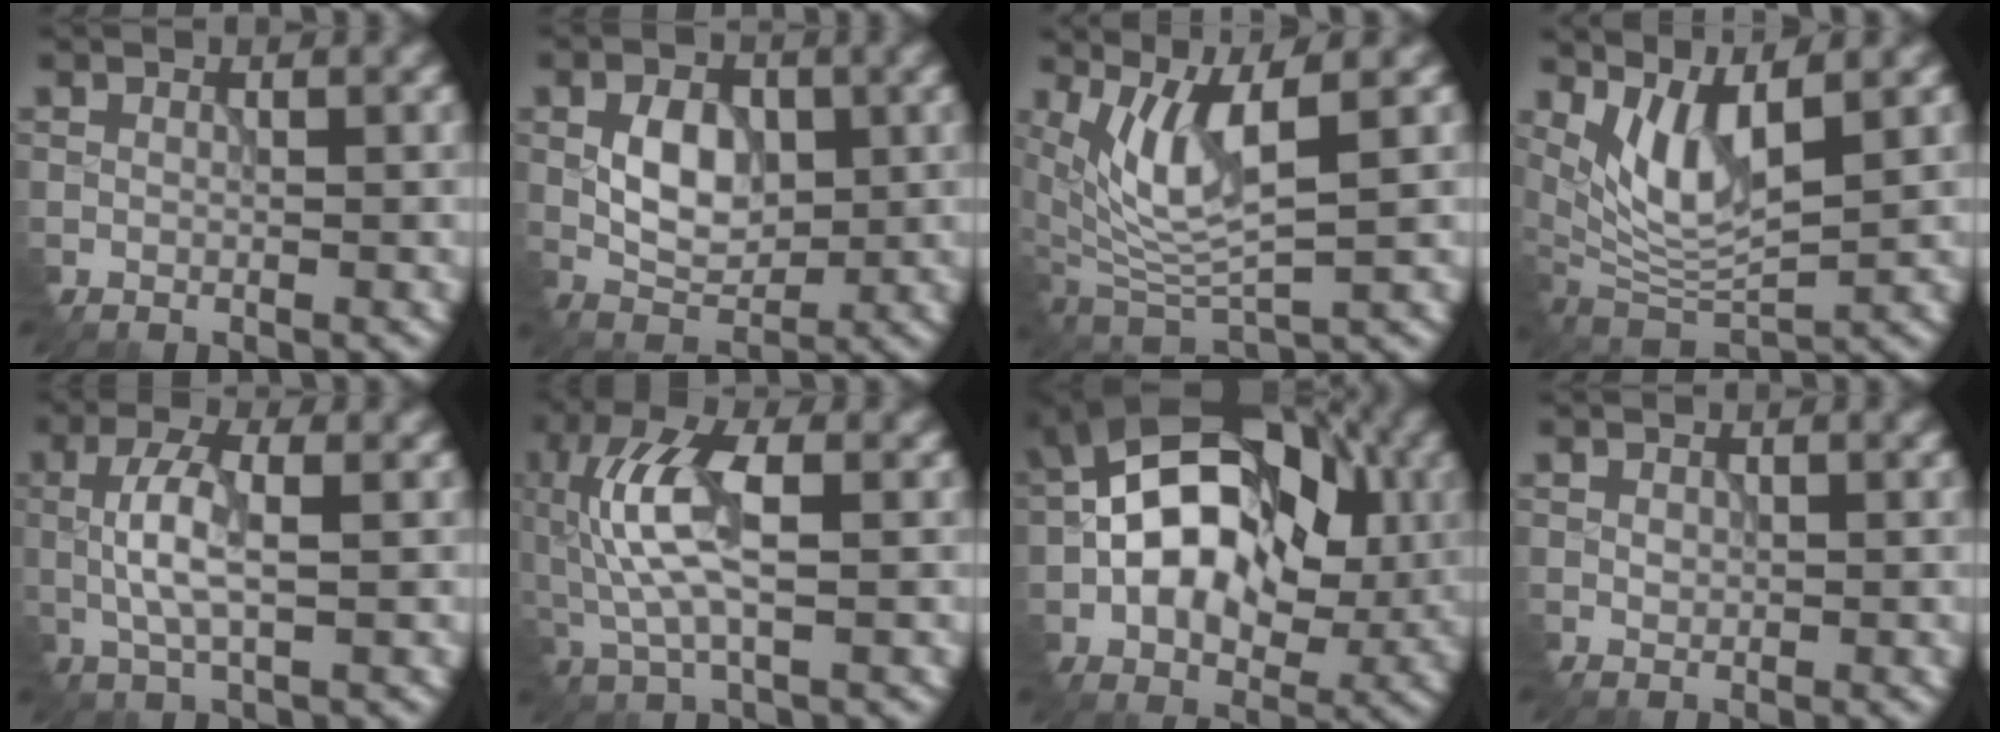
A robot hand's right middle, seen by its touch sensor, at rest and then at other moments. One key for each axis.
{"total": 4.7, "fx": -0.4, "fy": 3.2, "fz": 3.4, "tx": -0.063, "ty": -0.001, "tz": -0.004}
{"total": 6.5, "fx": 1.8, "fy": 2.0, "fz": 5.9, "tx": -0.121, "ty": -0.012, "tz": 0.044}
{"total": 5.6, "fx": 2.1, "fy": 2.0, "fz": 4.8, "tx": -0.094, "ty": -0.018, "tz": 0.051}
{"total": 4.4, "fx": -0.7, "fy": 1.4, "fz": 4.1, "tx": -0.089, "ty": 0.005, "tz": -0.011}
{"total": 7.5, "fx": -0.1, "fy": 3.0, "fz": 6.8, "tx": -0.146, "ty": 0.013, "tz": -0.001}
{"total": 13.8, "fx": -0.5, "fy": 9.1, "fz": 10.4, "tx": -0.166, "ty": 0.020, "tz": -0.017}
{"total": 0.7, "fx": -0.3, "fy": 0.6, "fz": 0.3, "tx": -0.004, "ty": 0.000, "tz": 0.003}